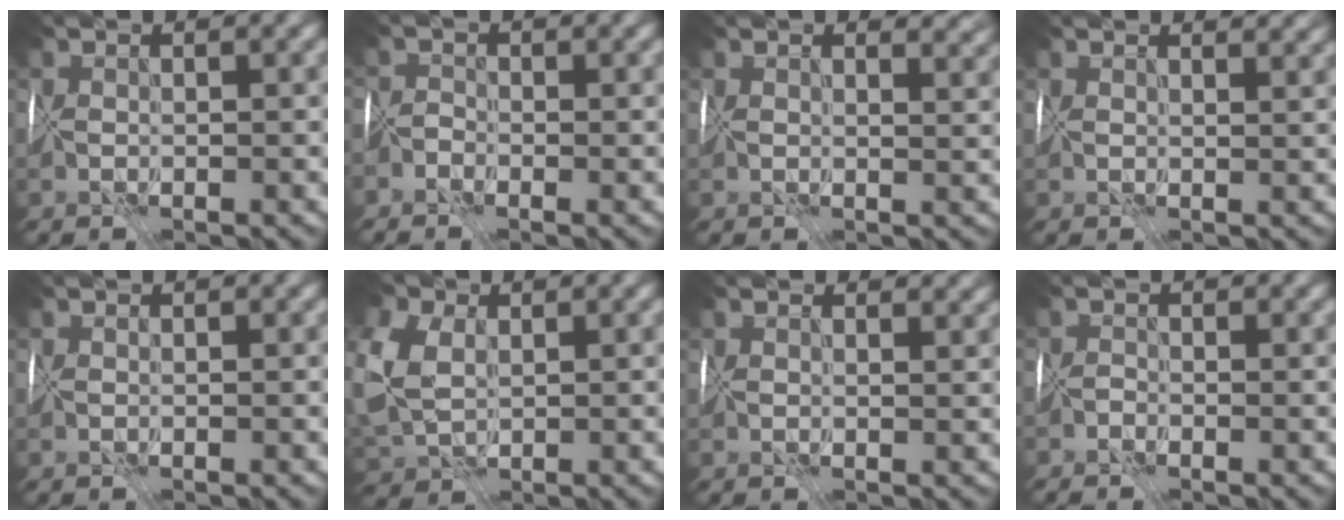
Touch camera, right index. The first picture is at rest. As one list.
[{"total": 1.0, "force": [-1.0, -0.2, 0.0], "torque": [0.002, 0.006, -0.026]}, {"total": 5.0, "force": [2.7, 2.7, 3.2], "torque": [-0.037, 0.007, 0.046]}, {"total": 4.5, "force": [2.9, 2.1, 2.7], "torque": [-0.032, 0.012, 0.048]}, {"total": 0.0}, {"total": 7.6, "force": [1.5, 5.7, 4.9], "torque": [-0.129, 0.006, 0.030]}, {"total": 3.1, "force": [1.9, 1.9, 1.6], "torque": [-0.022, 0.004, 0.031]}, {"total": 1.0, "force": [-0.5, -0.8, -0.5], "torque": [0.007, 0.006, -0.012]}]